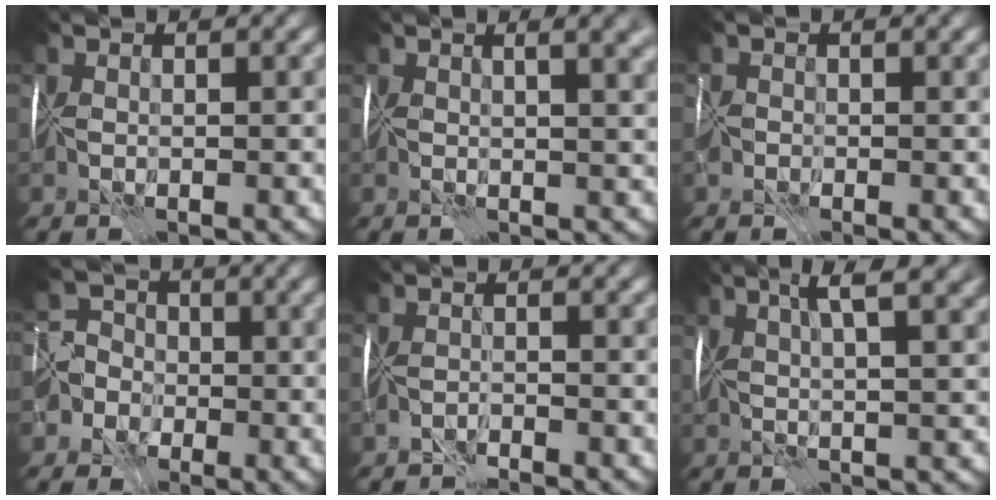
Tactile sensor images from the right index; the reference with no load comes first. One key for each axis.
{"total": 5.1, "fx": 2.3, "fy": 1.6, "fz": 4.2, "tx": -0.031, "ty": 0.016, "tz": 0.028}
{"total": 1.9, "fx": -1.5, "fy": 1.1, "fz": 0.7, "tx": -0.002, "ty": -0.007, "tz": -0.027}
{"total": 8.4, "fx": -3.7, "fy": 7.1, "fz": 2.5, "tx": -0.036, "ty": -0.011, "tz": -0.105}
{"total": 2.9, "fx": -2.2, "fy": -1.6, "fz": -1.0, "tx": 0.030, "ty": -0.004, "tz": -0.043}
{"total": 5.0, "fx": 2.7, "fy": 0.2, "fz": 4.2, "tx": -0.054, "ty": 0.015, "tz": 0.036}